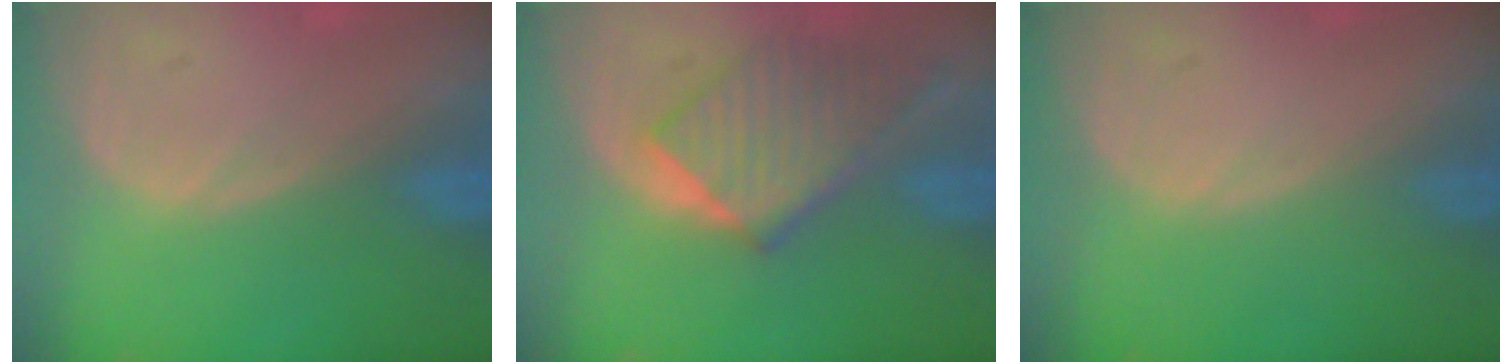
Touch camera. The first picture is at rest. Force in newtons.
{"total": 7.2, "press": 7.2, "slide": 0.5}
{"total": 0.0}